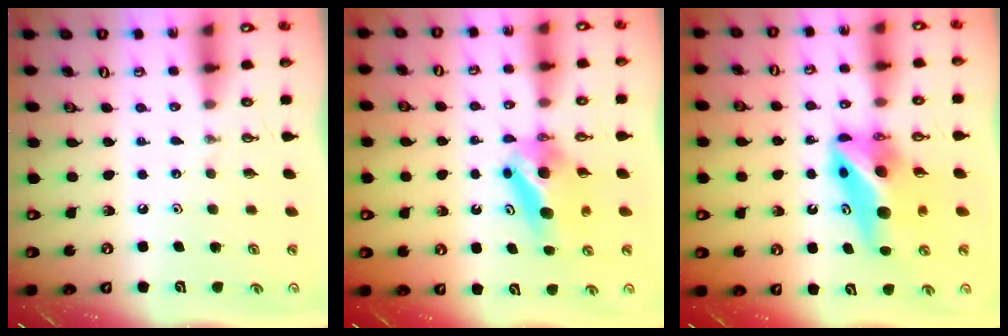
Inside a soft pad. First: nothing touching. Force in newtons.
{"total": 6.1, "press": 6.0, "slide": 0.9}
{"total": 12.1, "press": 11.6, "slide": 3.3}